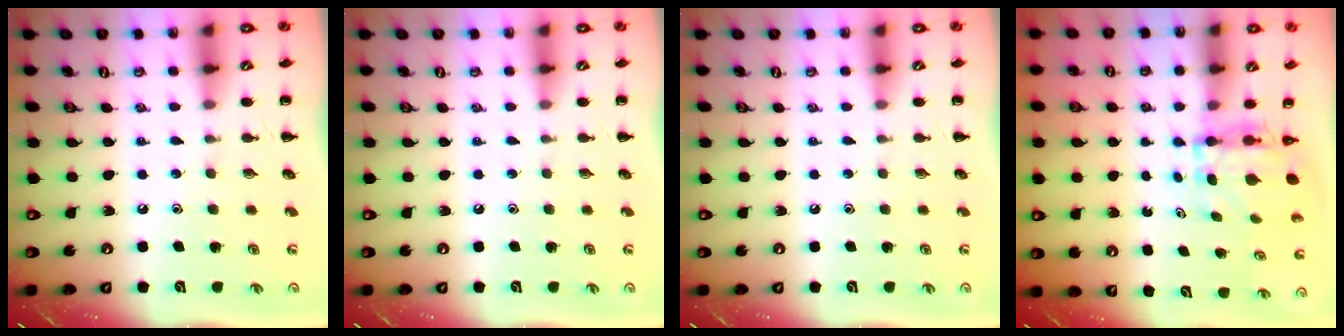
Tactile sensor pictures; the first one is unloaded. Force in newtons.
{"total": 0.0}
{"total": 0.0}
{"total": 4.2, "press": 4.2, "slide": 0.3}